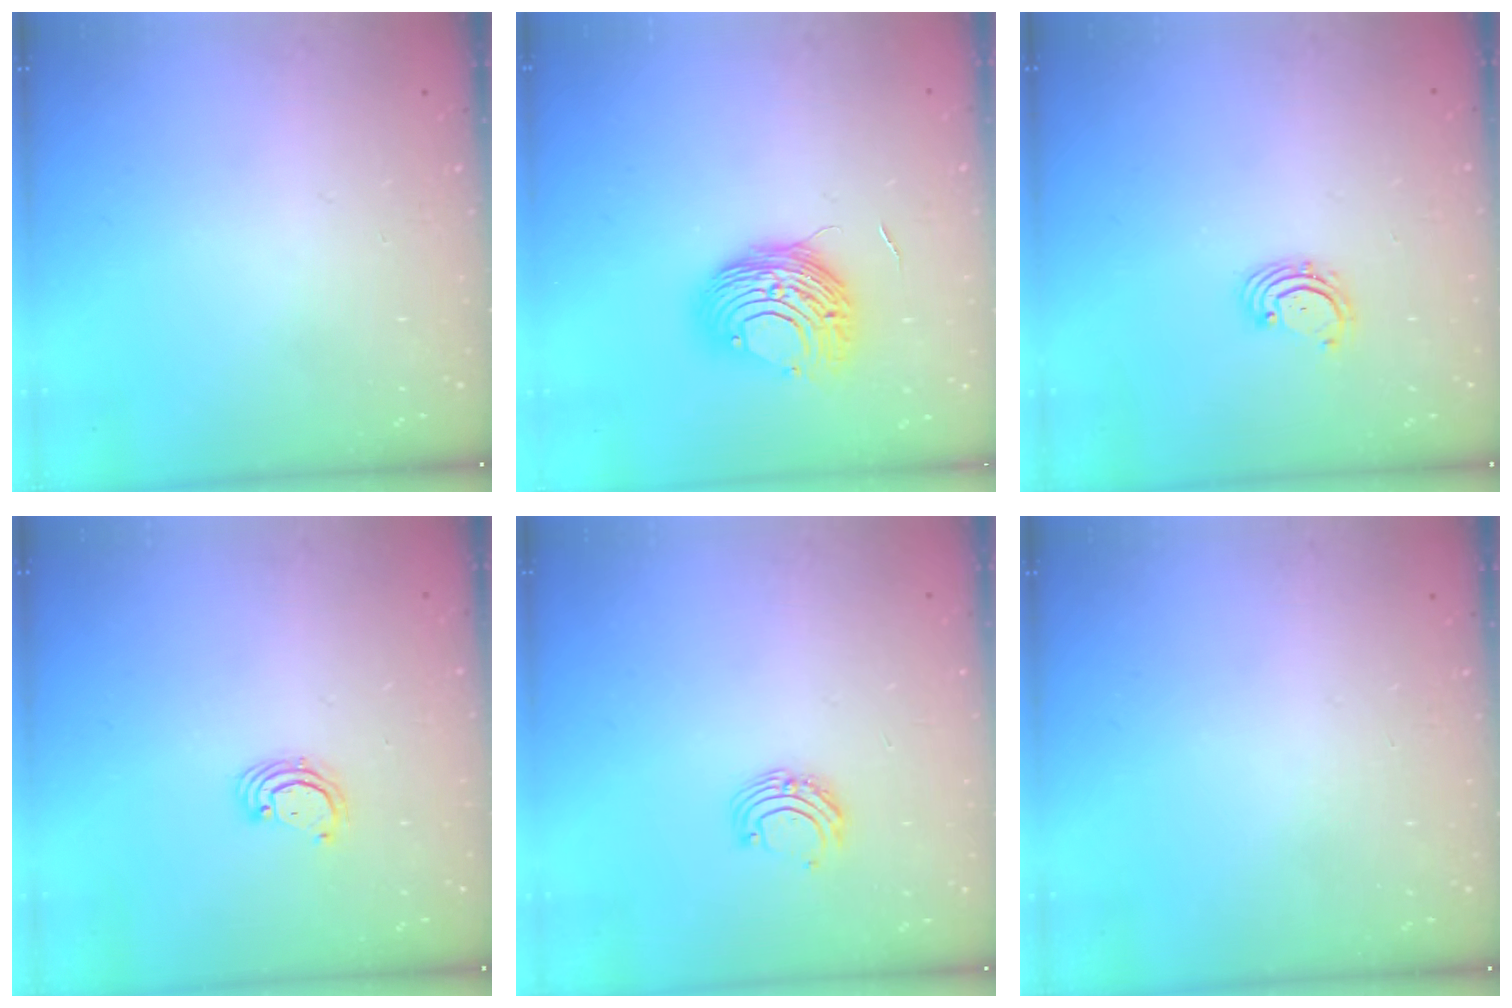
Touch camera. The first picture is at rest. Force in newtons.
{"total": 10.1, "press": 10.1, "slide": 0.7}
{"total": 1.8, "press": 1.7, "slide": 0.7}
{"total": 3.3, "press": 3.3, "slide": 0.2}
{"total": 7.3, "press": 7.3, "slide": 0.9}
{"total": 0.0}